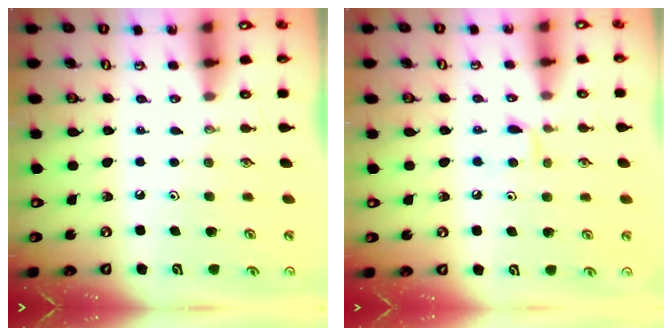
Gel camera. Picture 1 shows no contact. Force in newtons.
{"total": 5.3, "press": 5.3, "slide": 0.7}